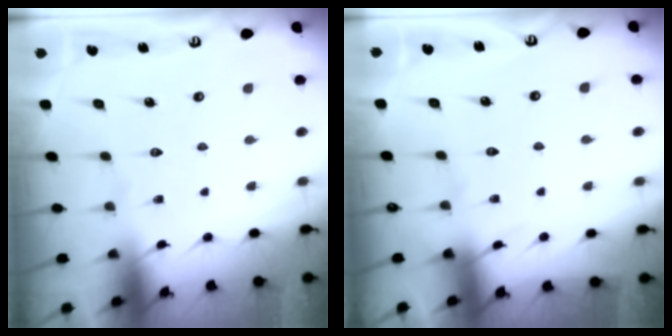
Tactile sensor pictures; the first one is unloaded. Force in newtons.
{"total": 1.9, "press": 1.9, "slide": 0.3}